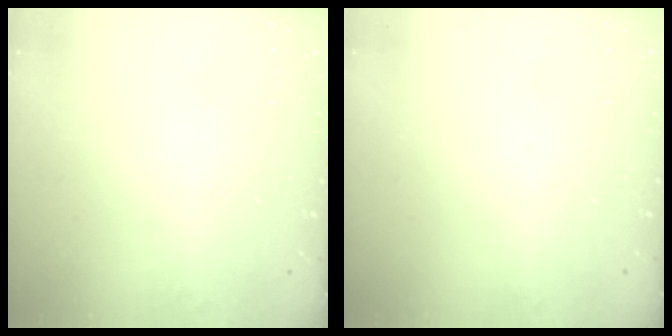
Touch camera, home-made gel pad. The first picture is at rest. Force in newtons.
{"total": 0.0}